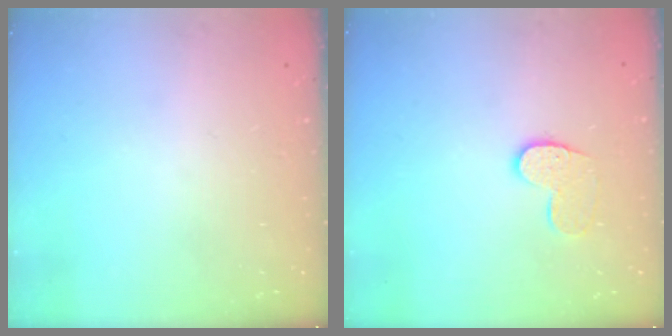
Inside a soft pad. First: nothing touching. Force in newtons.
{"total": 8.3, "press": 8.3, "slide": 0.4}